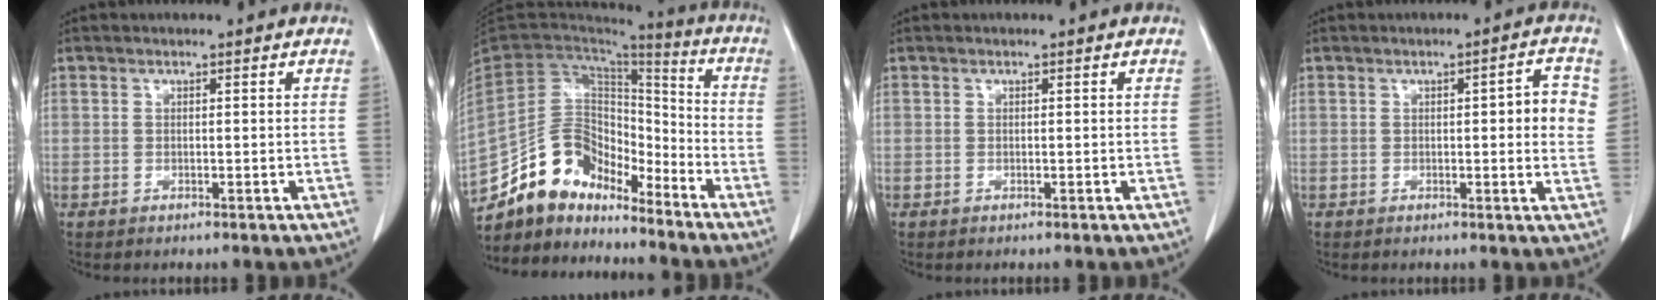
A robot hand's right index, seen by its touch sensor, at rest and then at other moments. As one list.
[{"total": 13.7, "force": [-11.5, 6.3, 3.9], "torque": [-0.070, 0.060, -0.211]}, {"total": 0.0}, {"total": 5.4, "force": [0.9, 1.2, 5.1], "torque": [-0.058, 0.004, 0.005]}]